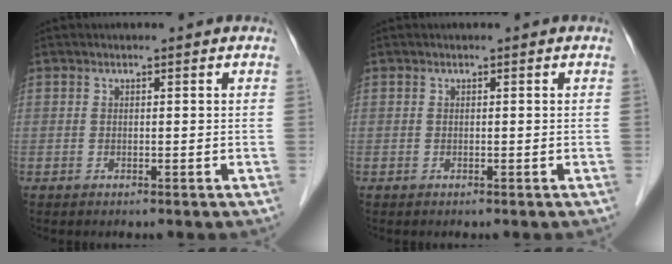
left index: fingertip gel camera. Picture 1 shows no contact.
{"total": 0.0}